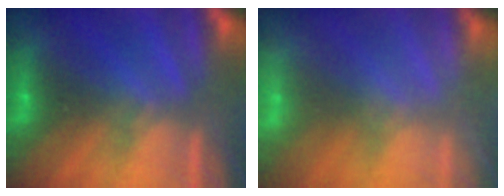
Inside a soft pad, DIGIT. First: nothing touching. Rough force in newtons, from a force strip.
{"total": 2.5}